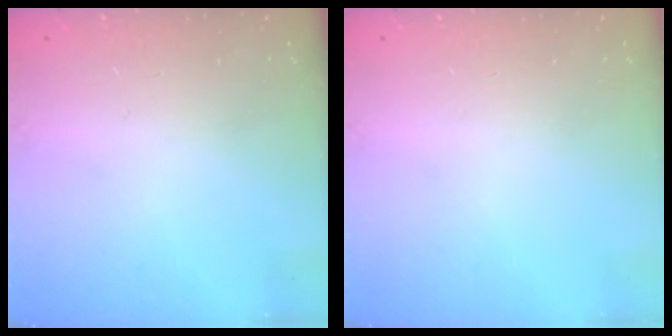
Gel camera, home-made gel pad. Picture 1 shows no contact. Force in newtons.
{"total": 0.0}